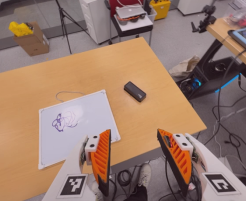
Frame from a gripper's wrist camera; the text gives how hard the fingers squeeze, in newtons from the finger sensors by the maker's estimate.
{"total": 0.0}